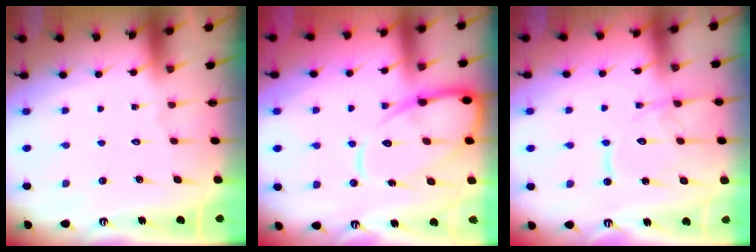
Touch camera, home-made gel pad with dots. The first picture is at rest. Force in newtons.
{"total": 14.2, "press": 14.1, "slide": 1.3}
{"total": 12.8, "press": 12.7, "slide": 1.3}